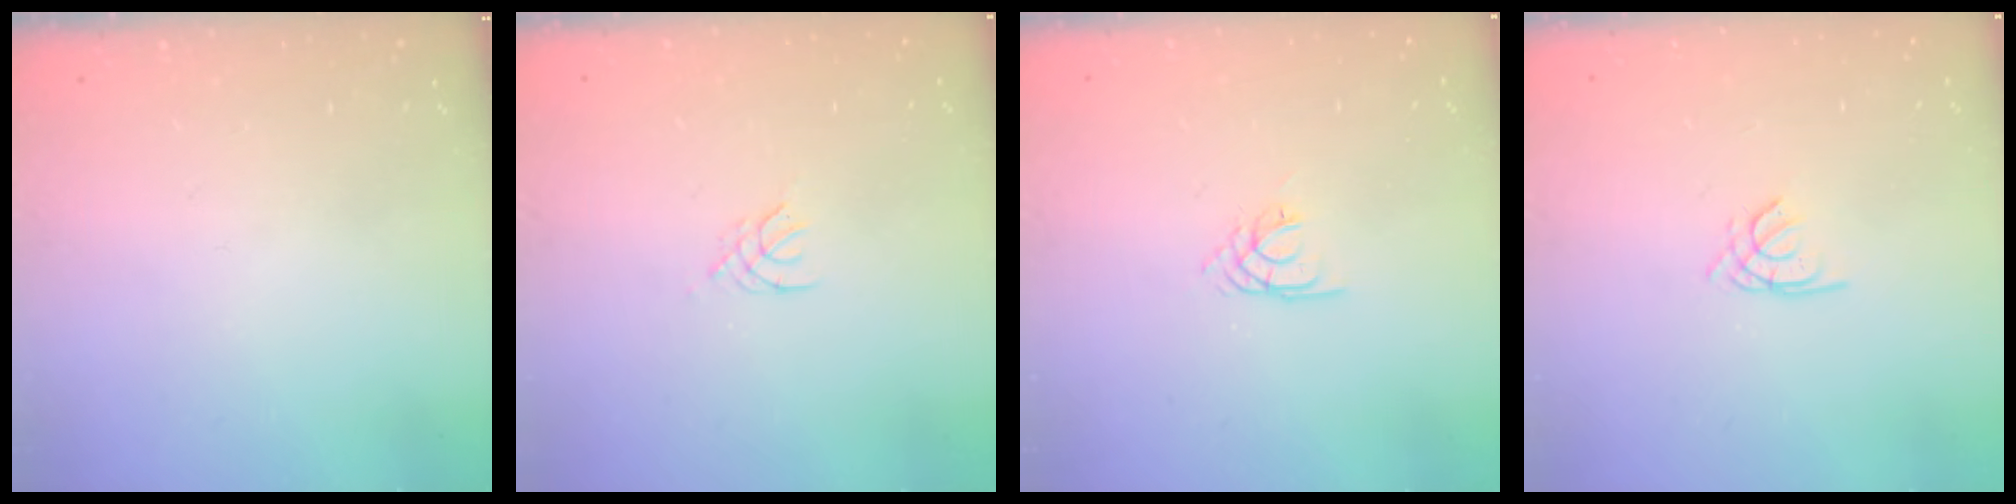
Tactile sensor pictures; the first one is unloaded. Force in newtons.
{"total": 2.0, "press": 1.9, "slide": 0.4}
{"total": 1.4, "press": 1.3, "slide": 0.3}
{"total": 1.2, "press": 1.1, "slide": 0.3}